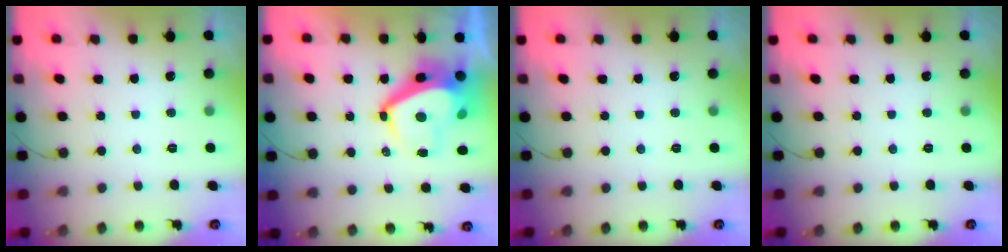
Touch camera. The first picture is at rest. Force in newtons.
{"total": 8.4, "press": 8.4, "slide": 0.6}
{"total": 0.0}
{"total": 0.0}